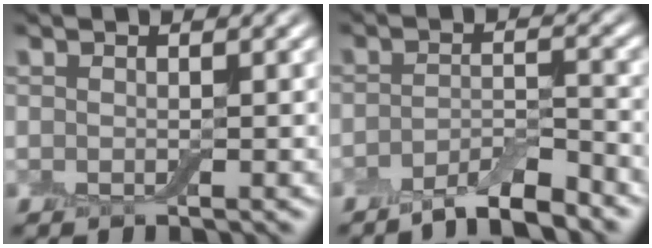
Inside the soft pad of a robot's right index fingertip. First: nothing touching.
{"total": 4.2, "force": [-3.3, 0.7, 2.3], "torque": [-0.038, 0.003, -0.061]}